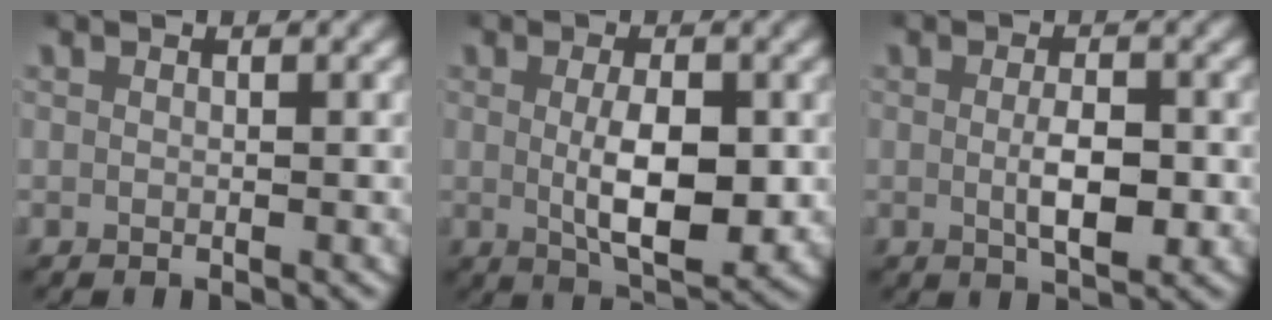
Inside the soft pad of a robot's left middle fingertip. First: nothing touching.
{"total": 6.0, "force": [-0.3, 2.7, 5.4], "torque": [-0.089, -0.020, 0.001]}
{"total": 3.5, "force": [-0.3, 1.4, 3.1], "torque": [-0.049, -0.007, -0.004]}